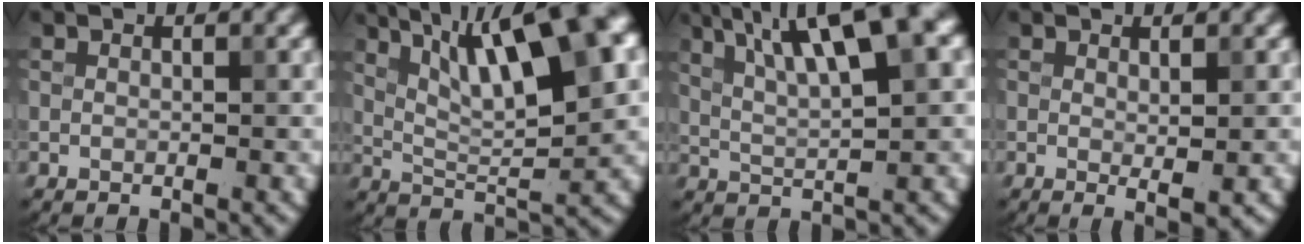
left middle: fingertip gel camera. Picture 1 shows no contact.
{"total": 12.6, "force": [5.5, 3.7, 10.7], "torque": [-0.152, 0.017, 0.083]}
{"total": 9.7, "force": [4.6, 2.0, 8.3], "torque": [-0.126, 0.019, 0.078]}
{"total": 1.3, "force": [0.2, 0.1, 1.3], "torque": [-0.019, -0.008, 0.003]}